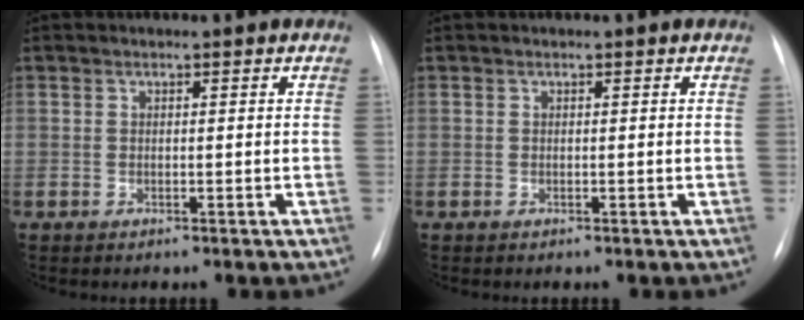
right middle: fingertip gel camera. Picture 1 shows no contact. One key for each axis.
{"total": 0.0}